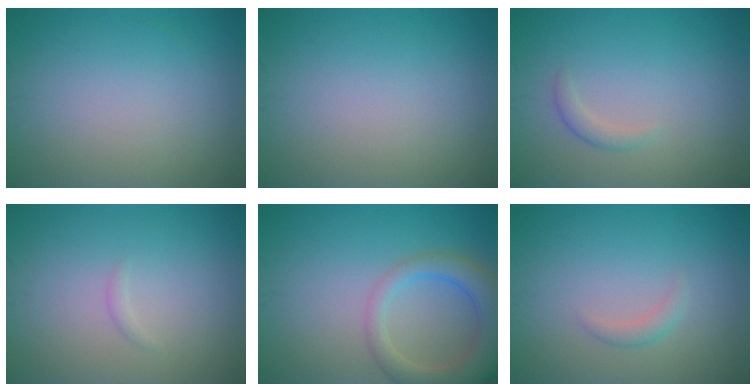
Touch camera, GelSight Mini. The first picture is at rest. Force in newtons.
{"total": 0.0}
{"total": 1.1, "press": 1.1, "slide": 0.1}
{"total": 0.5, "press": 0.5, "slide": 0.0}
{"total": 5.6, "press": 5.6, "slide": 0.4}
{"total": 1.1, "press": 1.1, "slide": 0.1}